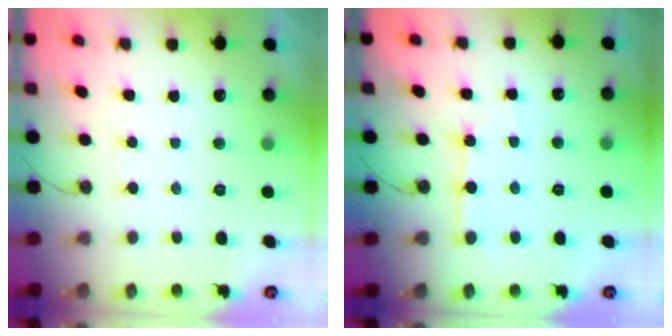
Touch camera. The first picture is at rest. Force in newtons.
{"total": 2.7, "press": 2.7, "slide": 0.4}